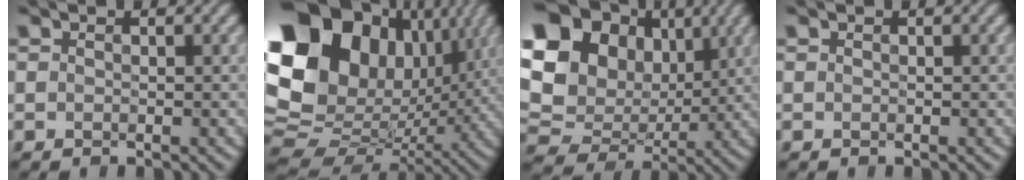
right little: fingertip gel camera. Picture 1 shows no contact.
{"total": 19.5, "force": [4.4, 14.5, 12.3], "torque": [-0.261, 0.014, 0.087]}
{"total": 17.8, "force": [4.6, 14.1, 9.7], "torque": [-0.225, 0.030, 0.084]}
{"total": 0.0}